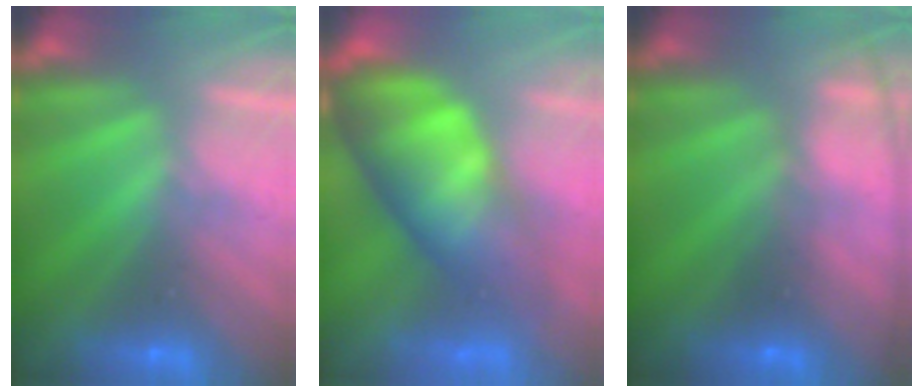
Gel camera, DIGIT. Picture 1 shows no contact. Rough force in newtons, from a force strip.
{"total": 10.0}
{"total": 7.8}